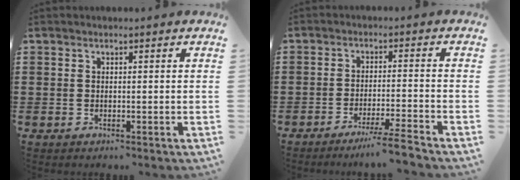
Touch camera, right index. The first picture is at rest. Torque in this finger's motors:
{"motor_torque": [0.58, -0.45, 0.22, 0.02]}